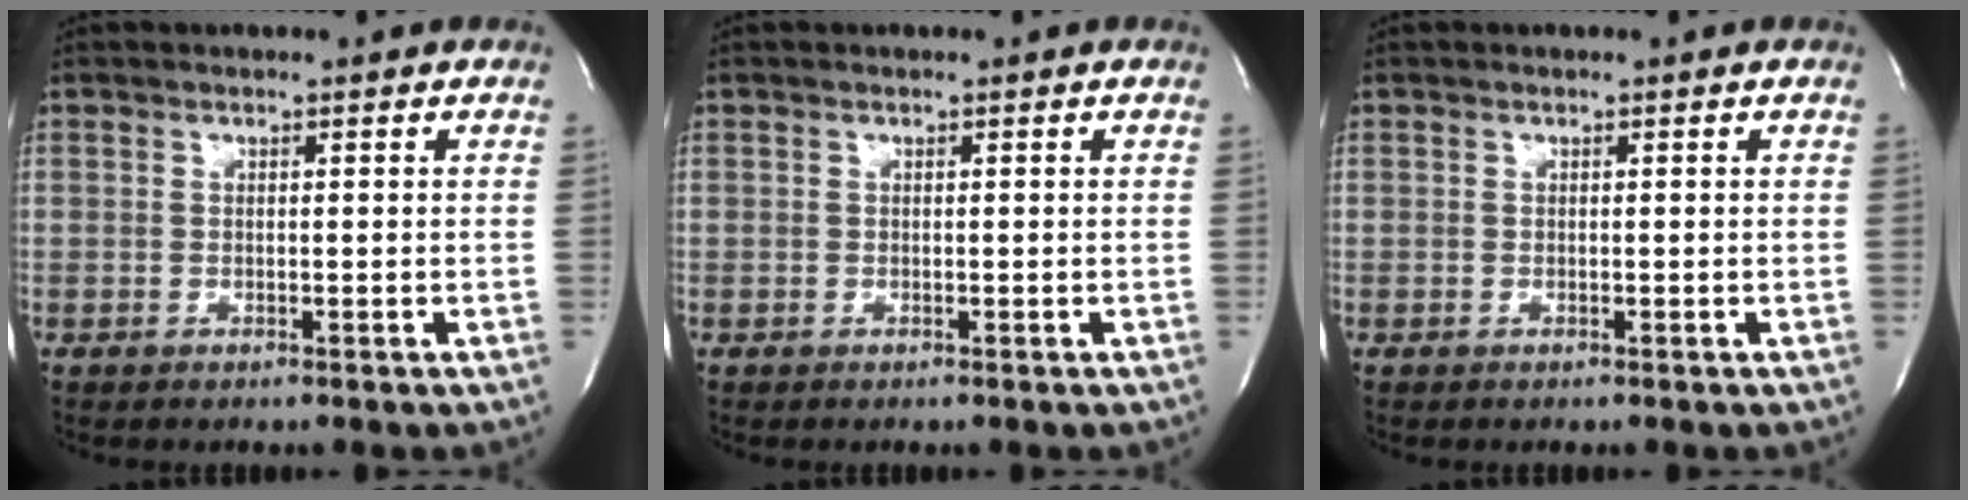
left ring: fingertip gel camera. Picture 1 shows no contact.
{"total": 0.0}
{"total": 0.0}